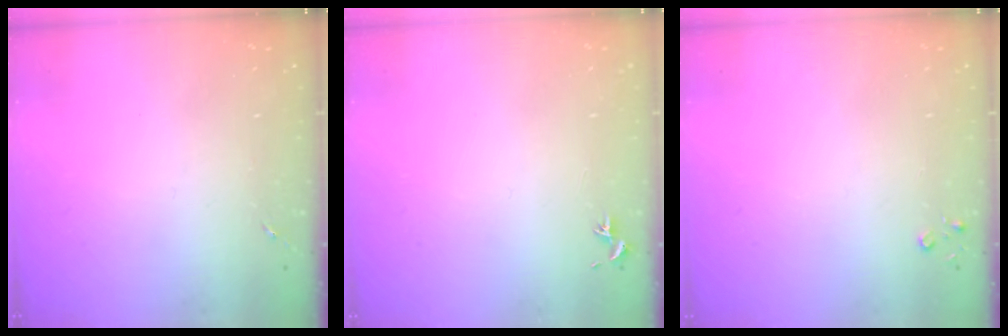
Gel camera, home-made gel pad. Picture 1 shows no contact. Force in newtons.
{"total": 0.8, "press": 0.7, "slide": 0.3}
{"total": 2.6, "press": 2.6, "slide": 0.3}